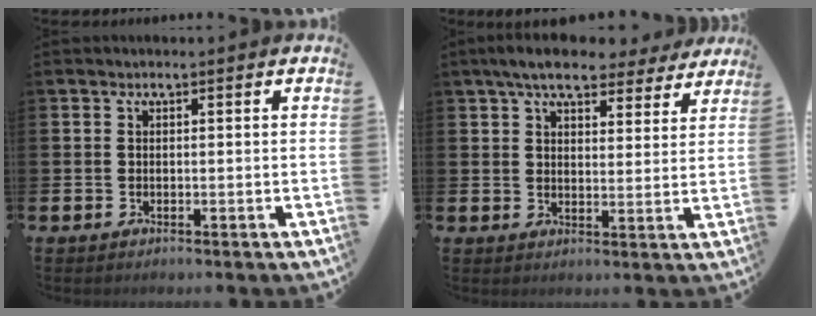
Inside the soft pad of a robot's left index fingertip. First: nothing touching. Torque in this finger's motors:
{"motor_torque": [0.50, -0.59, 0.92, 0.21]}